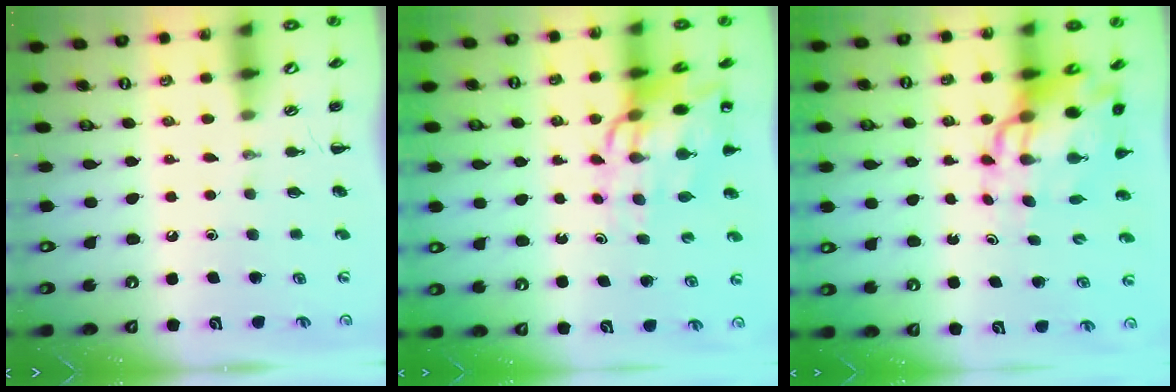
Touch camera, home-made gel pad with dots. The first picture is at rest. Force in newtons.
{"total": 13.5, "press": 12.9, "slide": 3.9}
{"total": 13.3, "press": 12.9, "slide": 3.4}